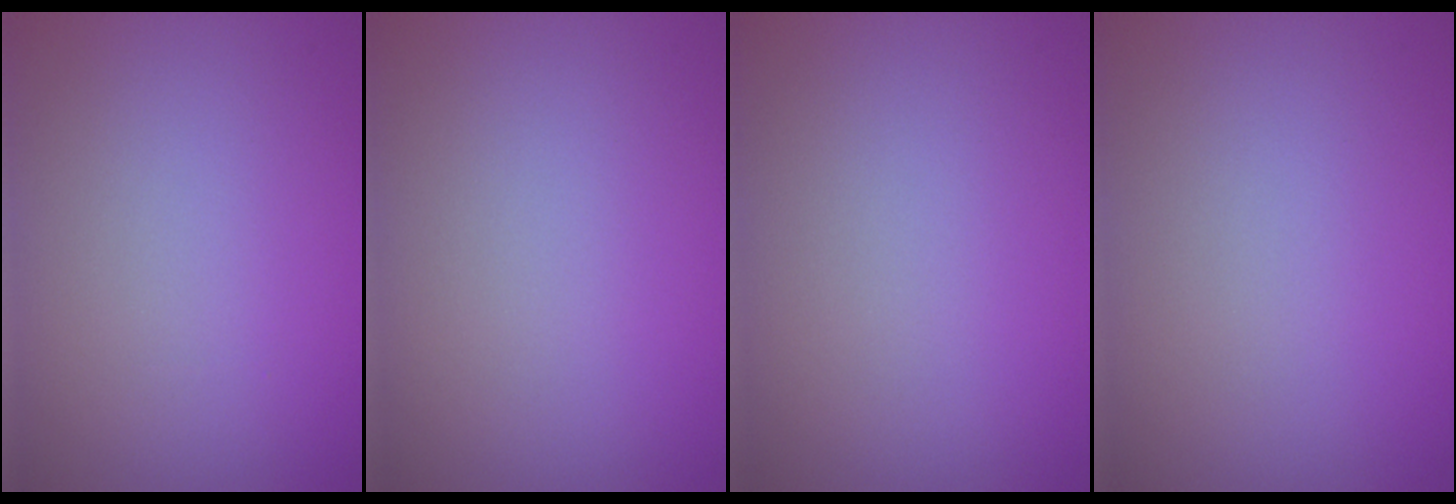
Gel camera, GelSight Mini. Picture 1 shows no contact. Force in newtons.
{"total": 0.0}
{"total": 0.0}
{"total": 0.0}